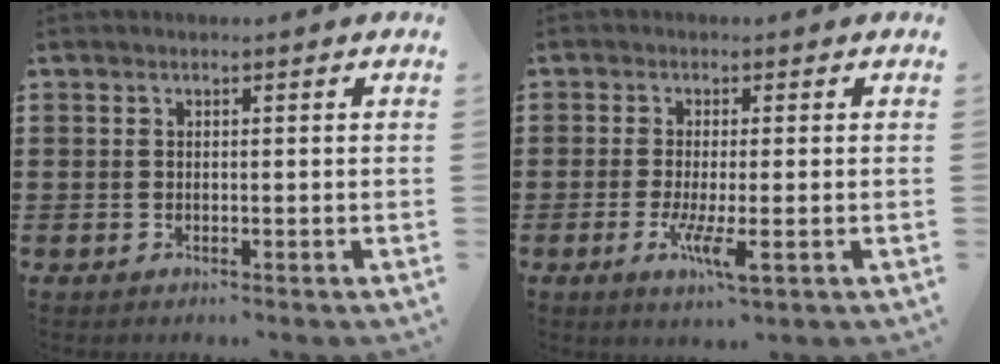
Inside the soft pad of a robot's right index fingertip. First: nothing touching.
{"total": 5.2, "force": [-1.7, 0.9, 4.8], "torque": [-0.099, -0.020, -0.031]}